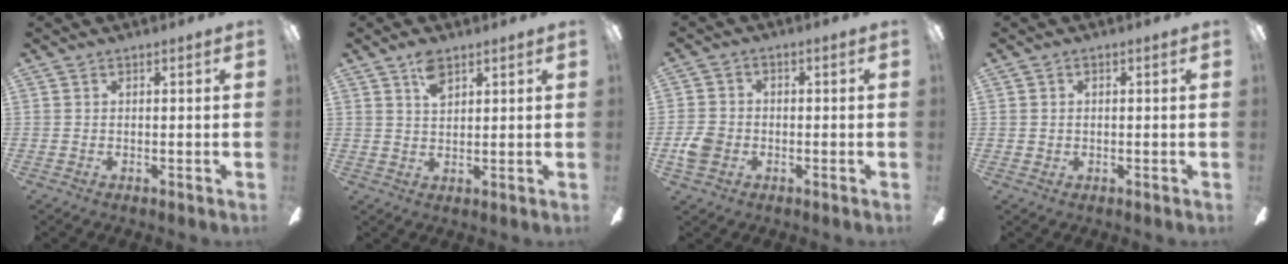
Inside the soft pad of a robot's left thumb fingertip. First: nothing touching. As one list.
[{"total": 4.8, "force": [3.0, 2.4, 2.9], "torque": [-0.049, -0.002, 0.051]}, {"total": 5.4, "force": [-1.9, 4.3, 2.6], "torque": [-0.044, 0.011, -0.035]}, {"total": 0.7, "force": [0.1, 0.7, -0.1], "torque": [0.001, 0.004, 0.000]}]